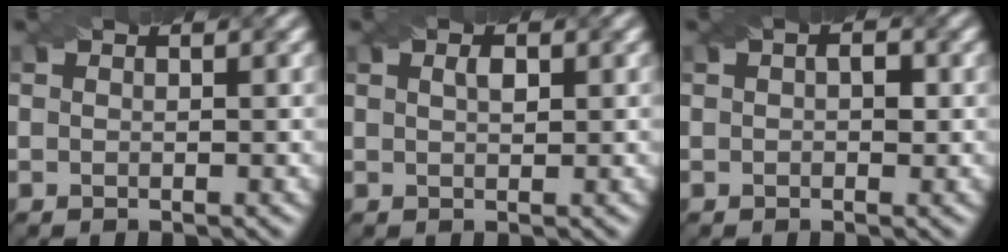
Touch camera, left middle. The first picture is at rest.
{"total": 1.1, "force": [0.5, 0.5, 0.9], "torque": [-0.020, 0.002, 0.010]}
{"total": 1.4, "force": [0.1, 0.8, 1.2], "torque": [-0.017, 0.003, 0.001]}